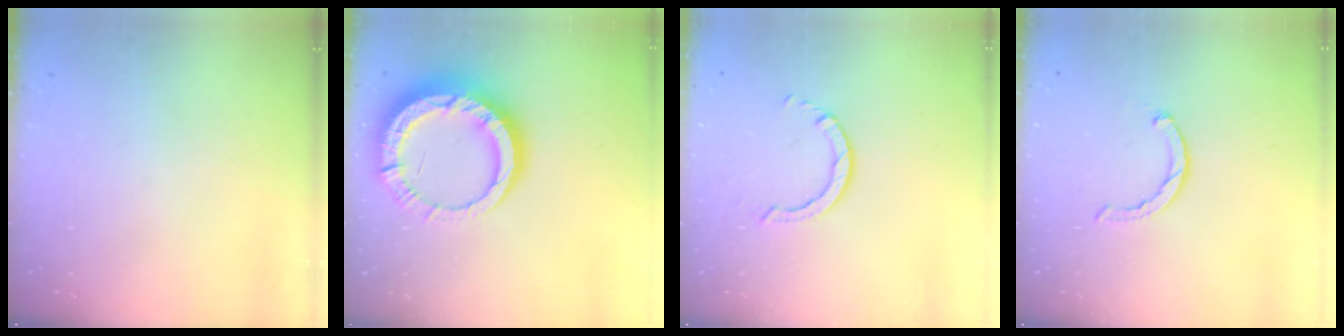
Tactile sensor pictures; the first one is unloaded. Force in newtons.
{"total": 15.9, "press": 15.9, "slide": 1.5}
{"total": 3.4, "press": 3.4, "slide": 0.5}
{"total": 2.3, "press": 2.2, "slide": 0.5}